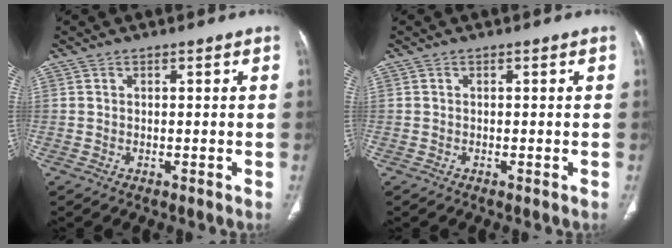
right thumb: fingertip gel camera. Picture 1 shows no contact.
{"total": 0.0}